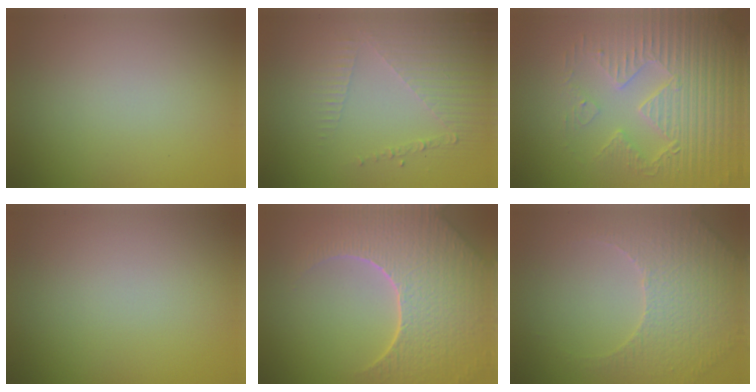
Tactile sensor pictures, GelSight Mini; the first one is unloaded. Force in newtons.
{"total": 5.1, "press": 3.1, "slide": 4.0}
{"total": 5.8, "press": 5.2, "slide": 2.6}
{"total": 0.0}
{"total": 8.7, "press": 6.0, "slide": 6.3}
{"total": 3.9, "press": 3.6, "slide": 1.4}